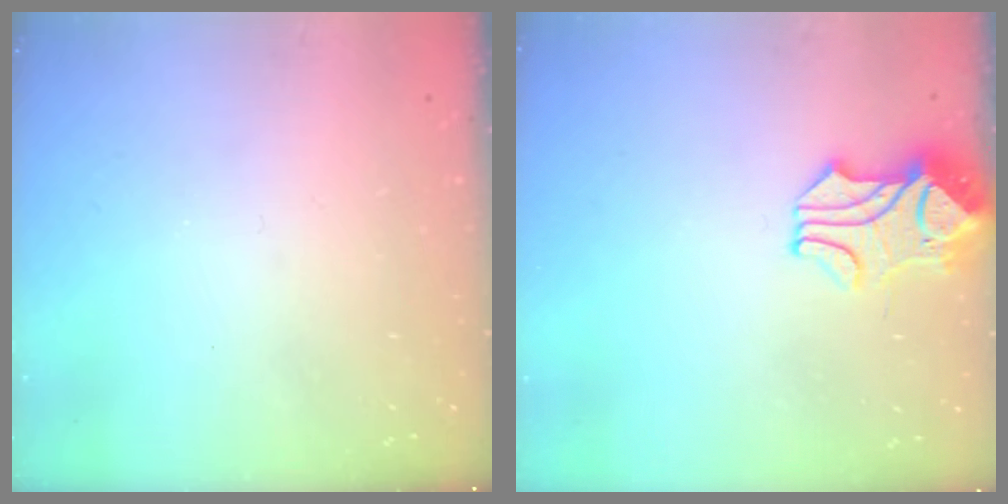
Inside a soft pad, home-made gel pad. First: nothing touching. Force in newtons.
{"total": 2.3, "press": 2.0, "slide": 1.2}